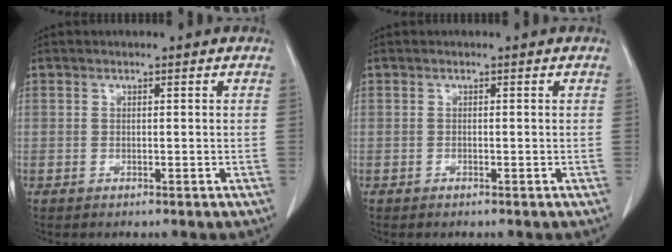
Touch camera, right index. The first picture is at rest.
{"total": 0.0}